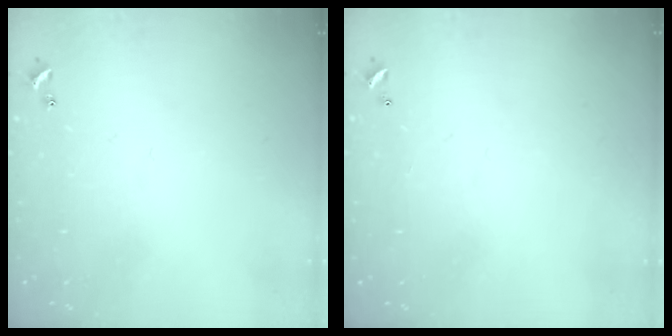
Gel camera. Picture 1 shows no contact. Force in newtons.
{"total": 2.9, "press": 2.9, "slide": 0.1}